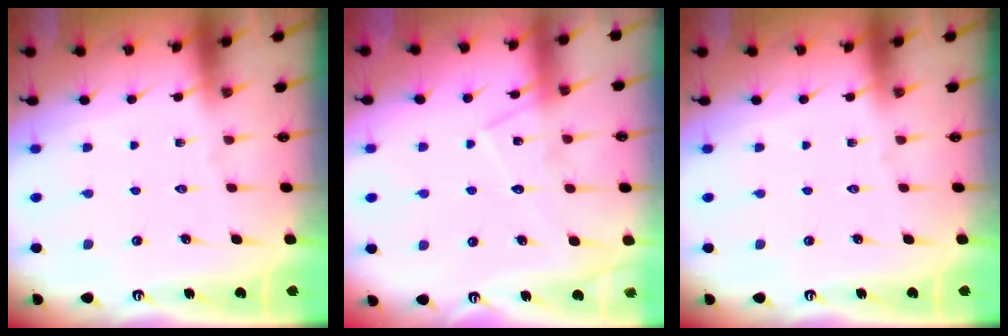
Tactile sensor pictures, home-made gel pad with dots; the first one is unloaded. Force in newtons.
{"total": 10.7, "press": 10.7, "slide": 0.9}
{"total": 0.0}